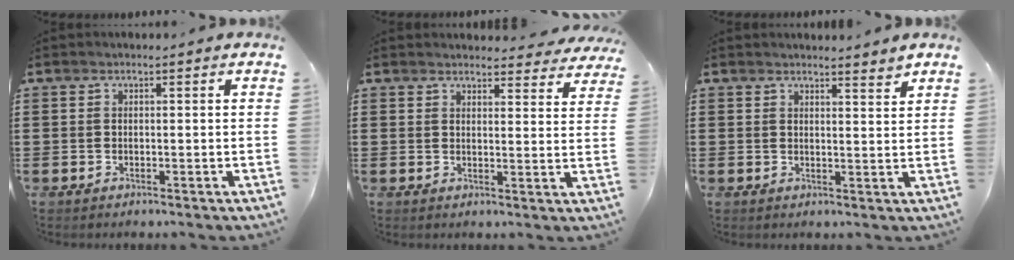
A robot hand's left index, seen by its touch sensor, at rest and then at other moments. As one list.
[{"total": 3.4, "force": [3.3, 0.5, 0.6], "torque": [-0.007, -0.018, 0.057]}, {"total": 2.6, "force": [2.6, -0.2, 0.6], "torque": [-0.011, -0.007, 0.046]}]